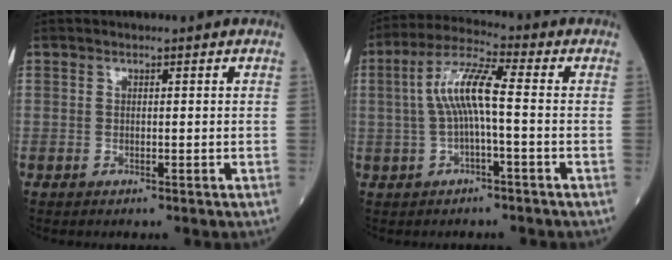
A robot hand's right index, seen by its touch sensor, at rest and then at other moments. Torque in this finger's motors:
{"motor_torque": [1.13, -0.02, 0.37, 0.17]}